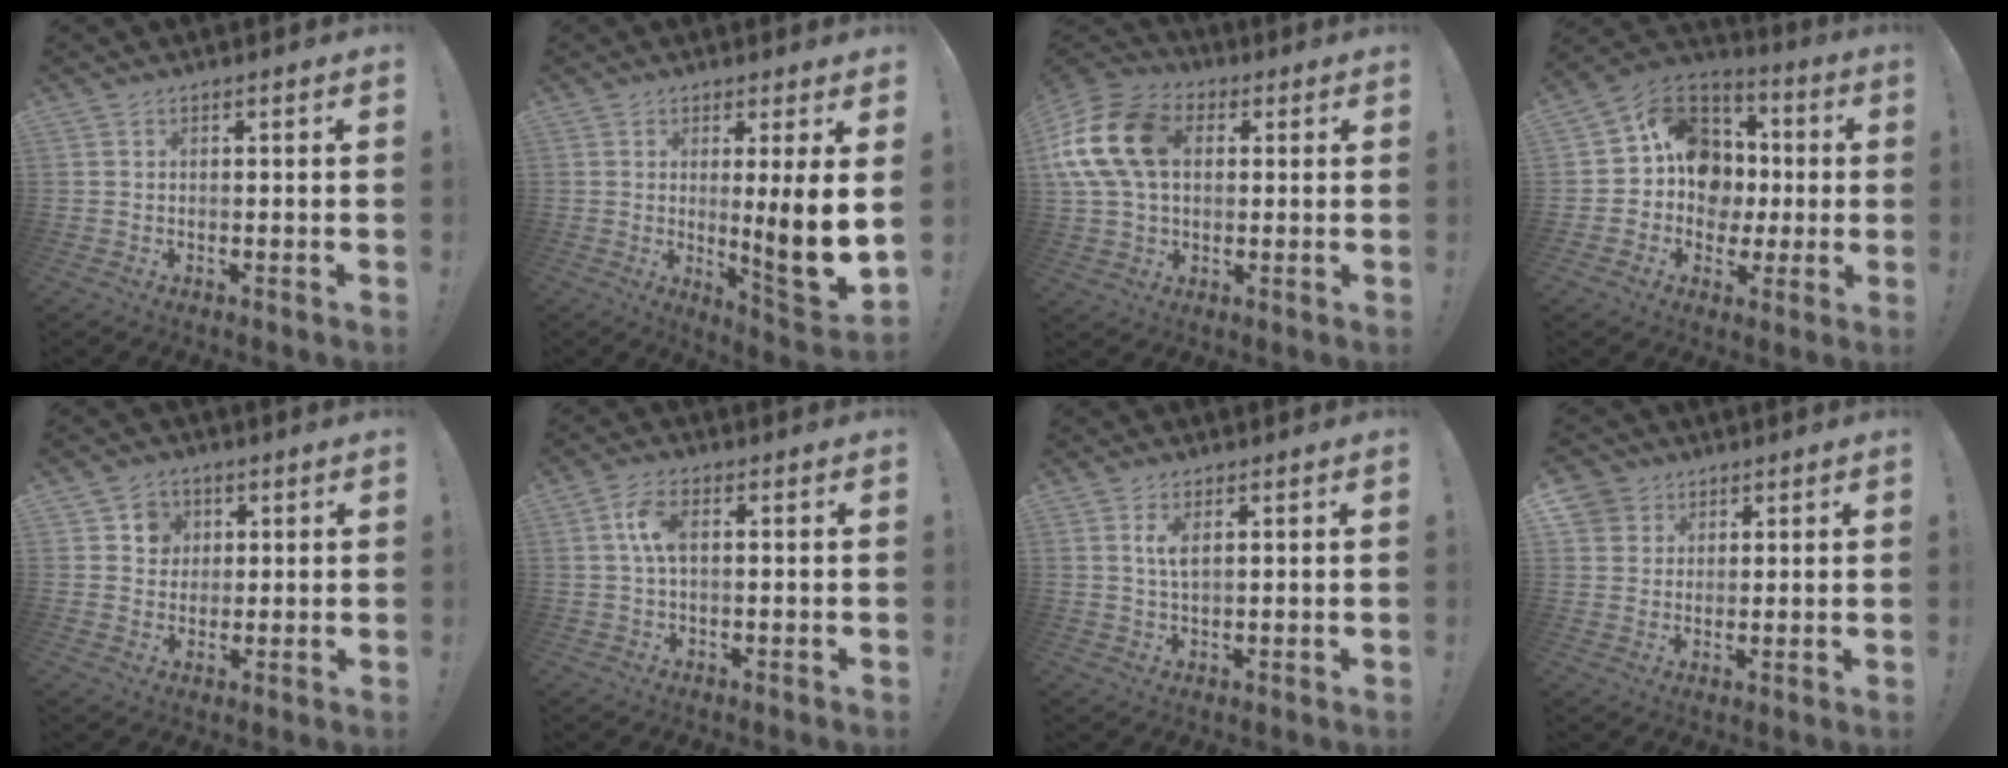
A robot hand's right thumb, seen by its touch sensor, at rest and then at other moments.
{"total": 11.8, "force": [0.9, 0.3, 11.8], "torque": [-0.155, -0.032, 0.013]}
{"total": 18.5, "force": [3.6, 13.3, 12.3], "torque": [-0.233, 0.009, 0.070]}
{"total": 15.4, "force": [1.0, 13.6, 7.2], "torque": [-0.099, 0.011, 0.038]}
{"total": 5.9, "force": [2.1, 5.4, 1.1], "torque": [-0.009, -0.009, 0.038]}
{"total": 6.3, "force": [1.0, 3.3, 5.3], "torque": [-0.097, 0.006, 0.017]}
{"total": 3.5, "force": [1.4, 1.2, 3.0], "torque": [-0.051, -0.004, 0.022]}
{"total": 5.5, "force": [3.0, 4.5, 0.7], "torque": [-0.010, -0.020, 0.059]}